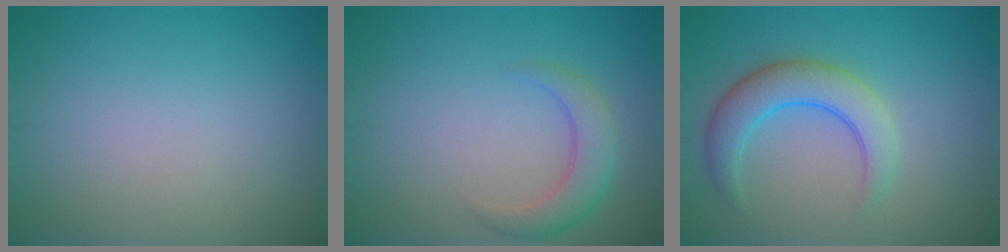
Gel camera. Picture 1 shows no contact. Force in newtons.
{"total": 2.9, "press": 2.9, "slide": 0.2}
{"total": 4.4, "press": 4.4, "slide": 0.2}